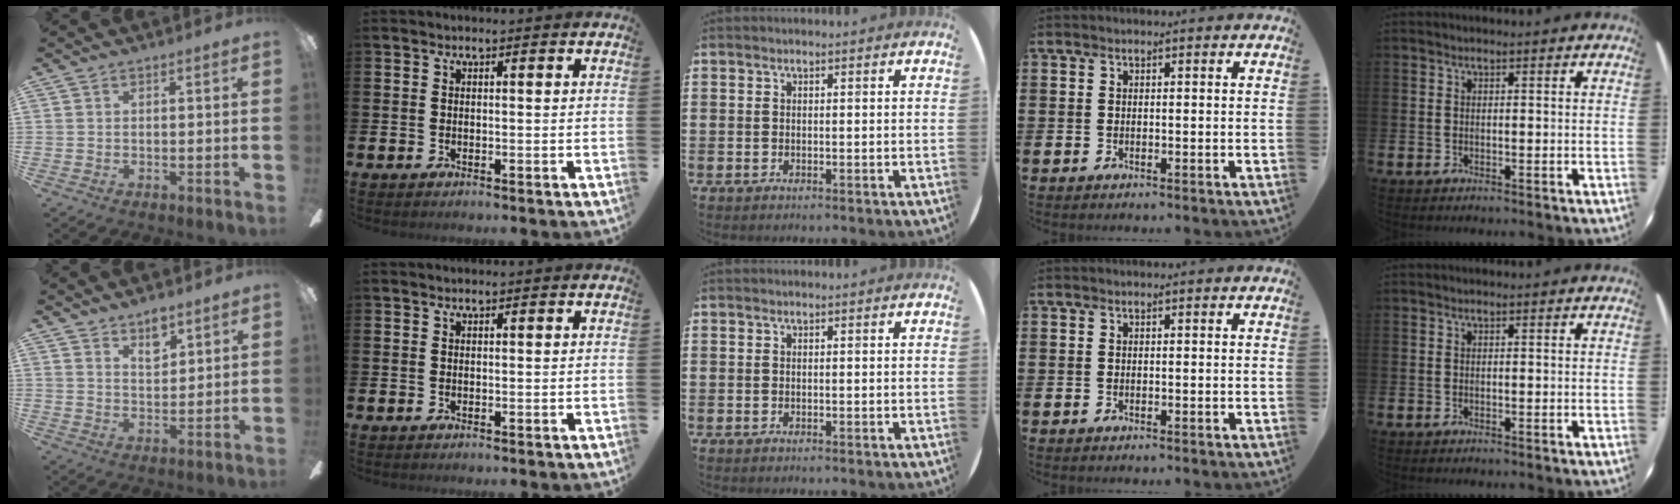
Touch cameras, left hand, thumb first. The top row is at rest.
{"thumb": {"total": 5.7, "force": [4.6, 2.6, 2.2], "torque": [-0.020, -0.025, 0.081]}}